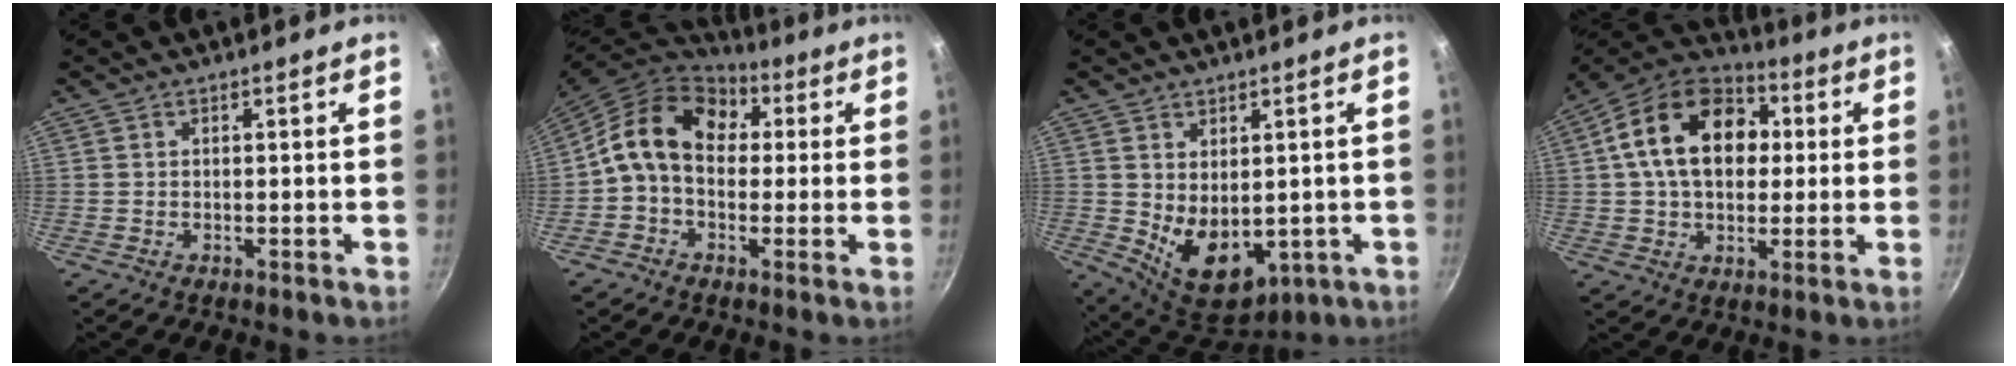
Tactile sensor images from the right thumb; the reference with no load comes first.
{"total": 14.3, "force": [2.2, 10.6, 9.2], "torque": [-0.132, 0.029, 0.017]}
{"total": 10.9, "force": [-0.1, 7.3, 8.2], "torque": [-0.102, -0.025, 0.026]}
{"total": 19.0, "force": [3.2, 13.4, 13.2], "torque": [-0.194, 0.027, 0.037]}